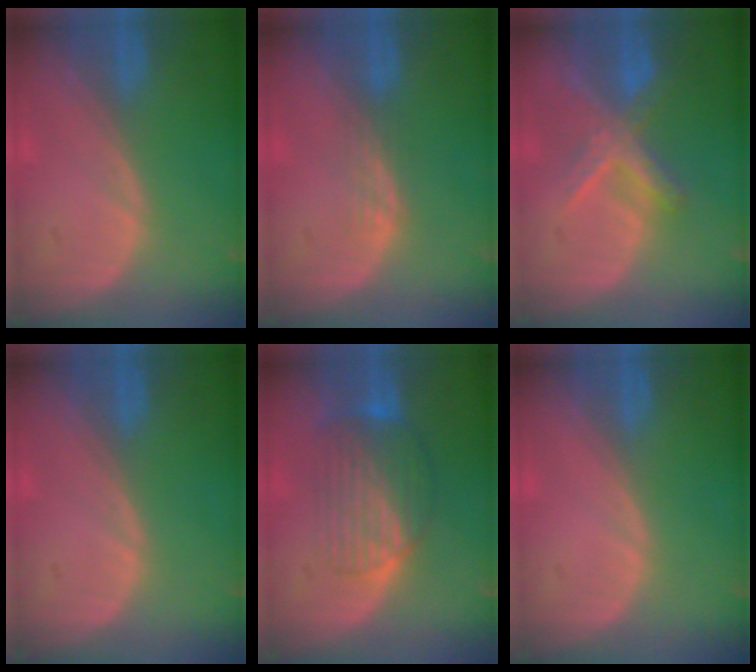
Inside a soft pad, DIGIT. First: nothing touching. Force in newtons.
{"total": 1.9, "press": 1.9, "slide": 0.3}
{"total": 7.0, "press": 6.1, "slide": 3.4}
{"total": 0.0}
{"total": 8.0, "press": 7.1, "slide": 3.7}
{"total": 0.0}